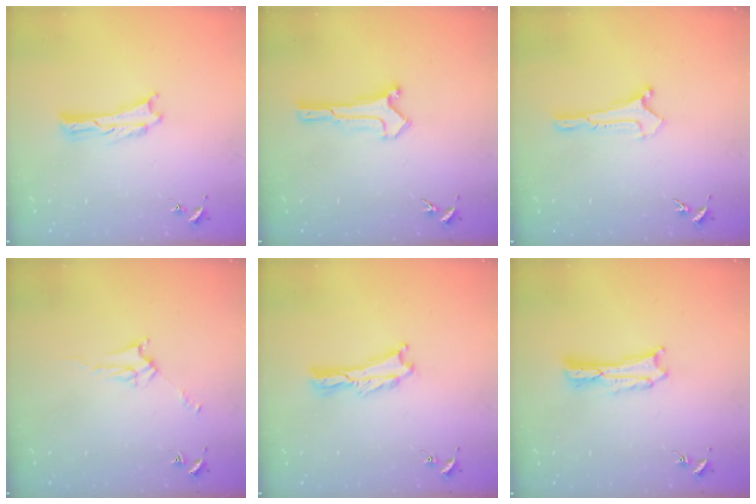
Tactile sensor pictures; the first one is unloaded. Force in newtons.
{"total": 0.6, "press": 0.6, "slide": 0.0}
{"total": 0.0}
{"total": 3.5, "press": 3.5, "slide": 0.3}
{"total": 0.7, "press": 0.7, "slide": 0.2}
{"total": 1.8, "press": 1.8, "slide": 0.3}